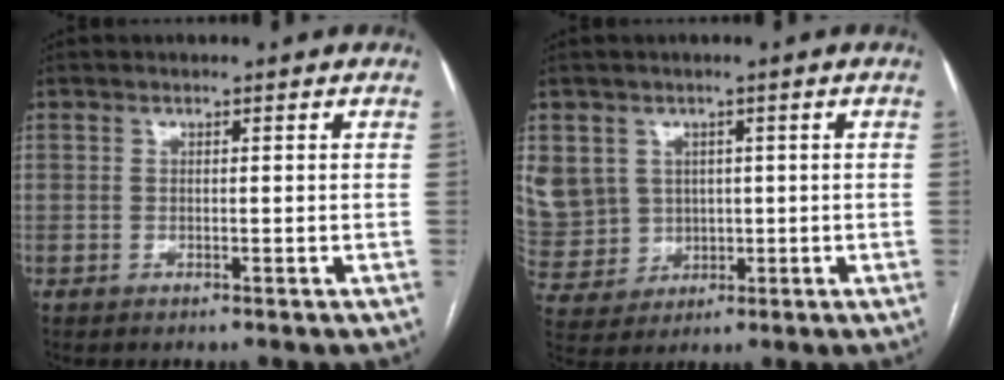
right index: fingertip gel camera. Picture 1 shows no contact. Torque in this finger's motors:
{"motor_torque": [2.14, 0.00, 1.05, 0.21]}